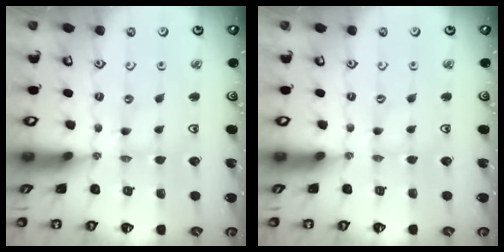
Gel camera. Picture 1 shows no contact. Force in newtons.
{"total": 0.0}